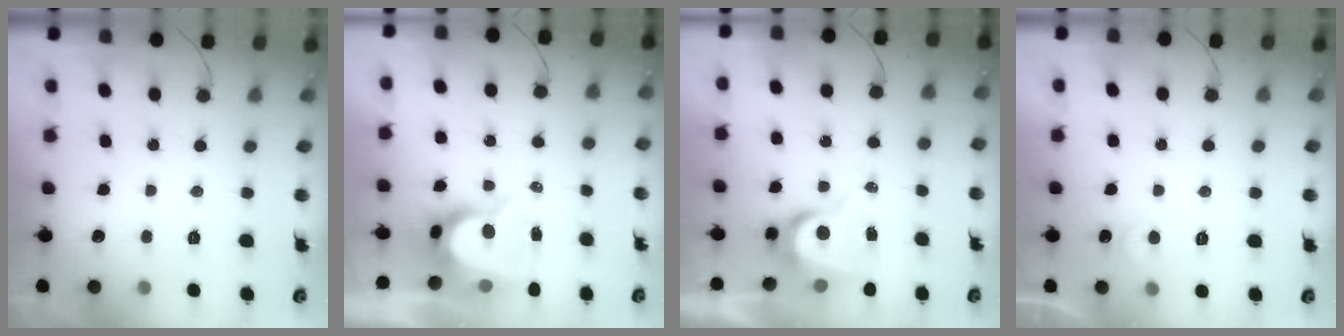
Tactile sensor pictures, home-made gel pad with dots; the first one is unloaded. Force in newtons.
{"total": 8.0, "press": 8.0, "slide": 0.6}
{"total": 7.3, "press": 7.3, "slide": 0.5}
{"total": 5.7, "press": 5.6, "slide": 0.6}